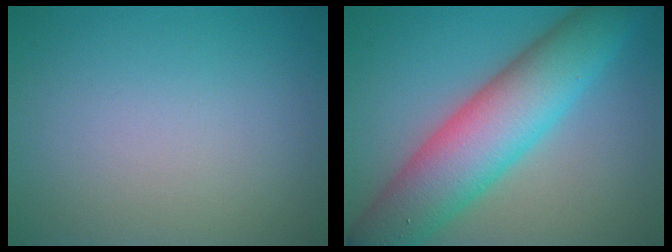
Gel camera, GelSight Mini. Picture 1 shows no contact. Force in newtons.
{"total": 9.8, "press": 9.8, "slide": 0.1}